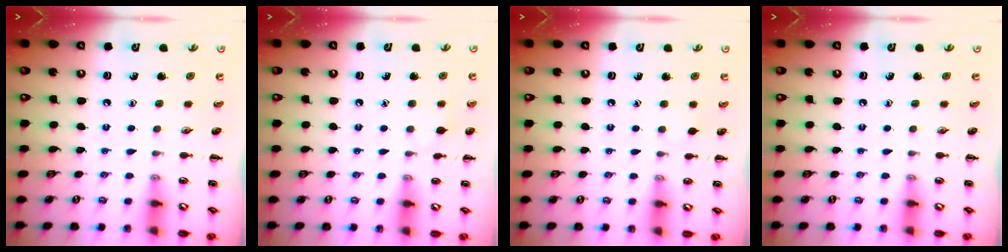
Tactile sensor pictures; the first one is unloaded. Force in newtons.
{"total": 5.1, "press": 4.8, "slide": 1.5}
{"total": 2.4, "press": 2.3, "slide": 0.9}
{"total": 0.0}